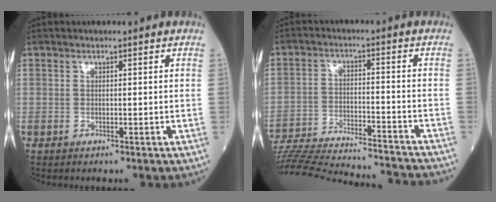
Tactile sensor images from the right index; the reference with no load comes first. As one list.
[{"total": 24.5, "force": [-23.1, 1.4, 8.0], "torque": [-0.145, -0.038, -0.331]}]